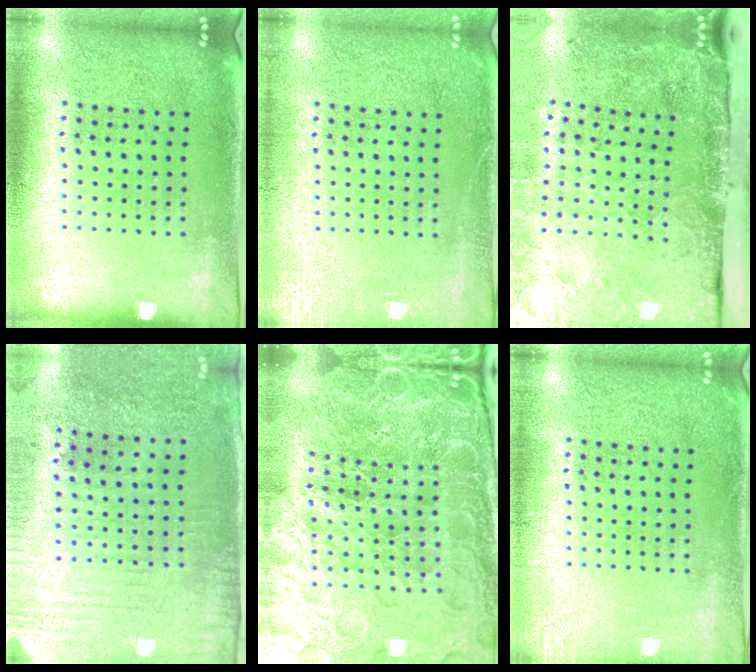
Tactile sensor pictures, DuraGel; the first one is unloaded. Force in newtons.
{"total": 2.5, "press": 2.4, "slide": 0.3}
{"total": 5.0, "press": 3.7, "slide": 3.4}
{"total": 3.0, "press": 2.5, "slide": 1.6}
{"total": 6.2, "press": 5.6, "slide": 2.6}
{"total": 1.5, "press": 1.5, "slide": 0.3}